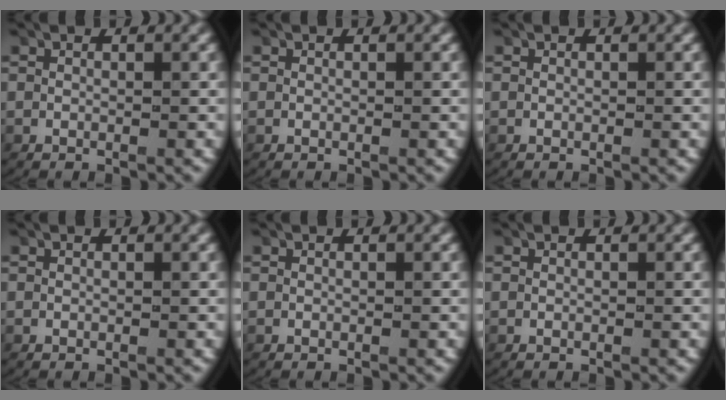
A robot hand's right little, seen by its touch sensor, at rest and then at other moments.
{"total": 0.0}
{"total": 0.0}
{"total": 0.0}
{"total": 0.0}
{"total": 0.0}